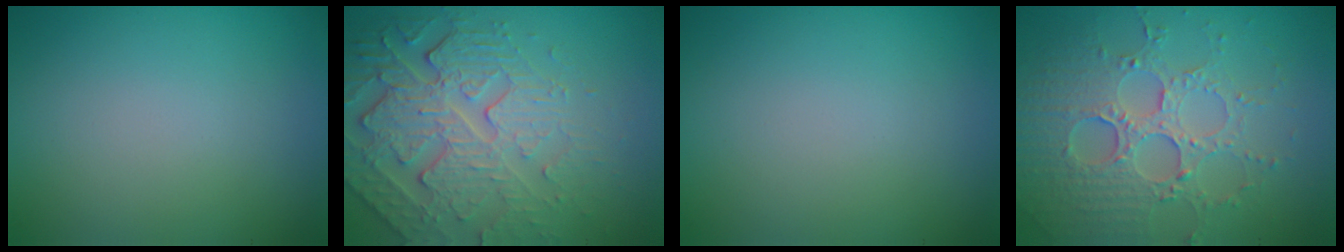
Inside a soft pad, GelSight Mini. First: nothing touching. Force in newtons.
{"total": 5.5, "press": 4.8, "slide": 2.6}
{"total": 0.0}
{"total": 5.1, "press": 4.5, "slide": 2.3}